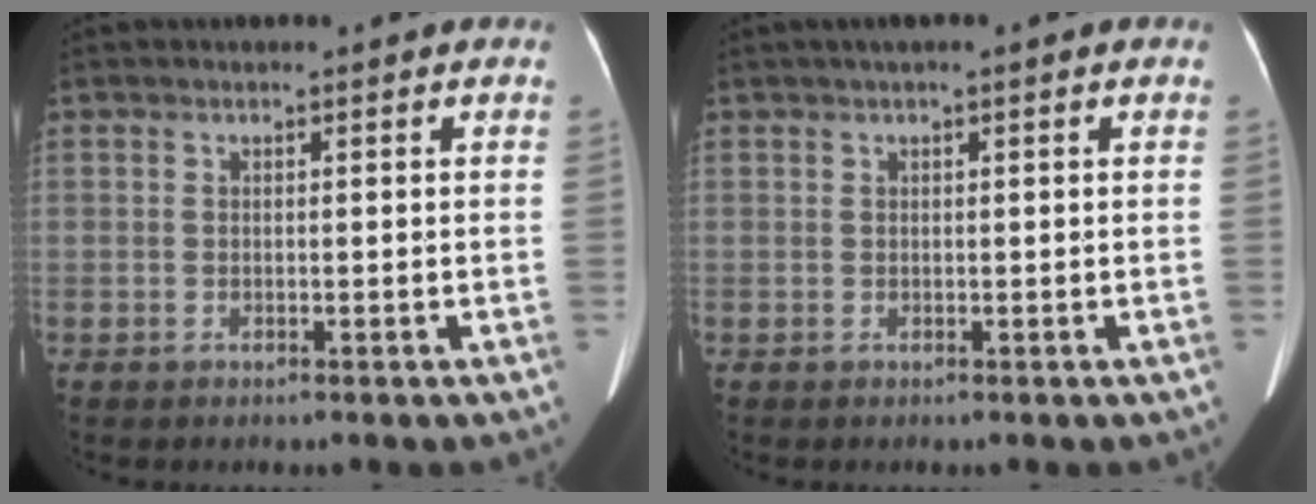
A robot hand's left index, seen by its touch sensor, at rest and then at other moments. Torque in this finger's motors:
{"motor_torque": [0.26, -0.20, 0.04, 0.06]}